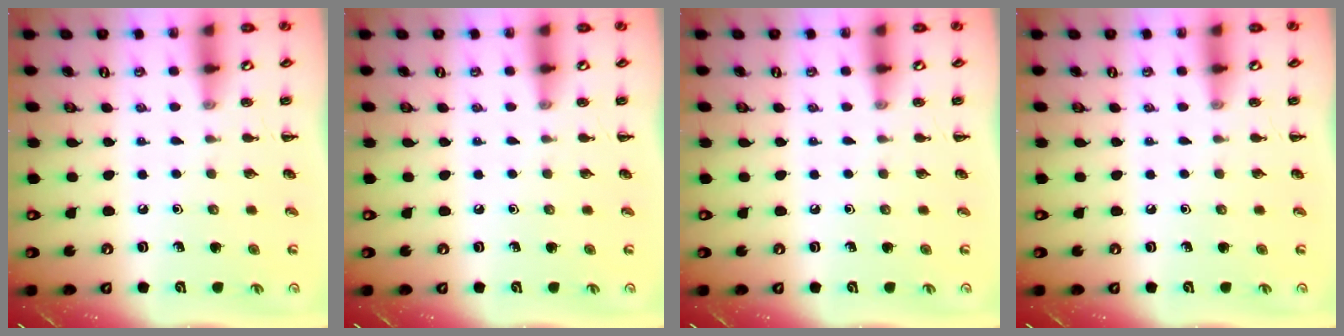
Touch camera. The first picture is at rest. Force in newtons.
{"total": 0.0}
{"total": 0.0}
{"total": 0.0}